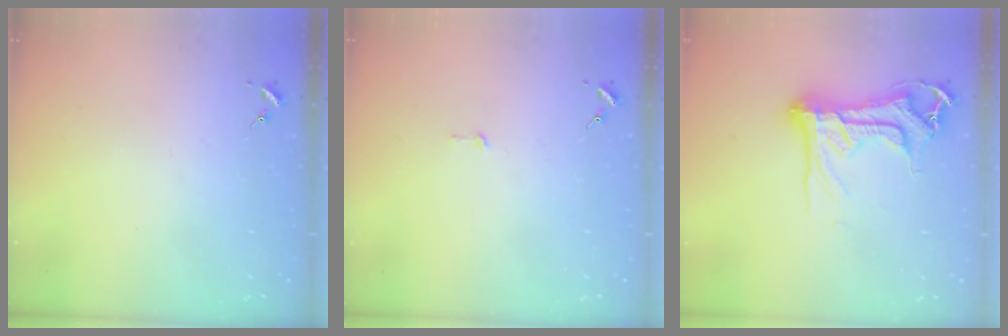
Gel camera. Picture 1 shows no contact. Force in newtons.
{"total": 1.9, "press": 1.9, "slide": 0.1}
{"total": 15.8, "press": 15.7, "slide": 1.5}